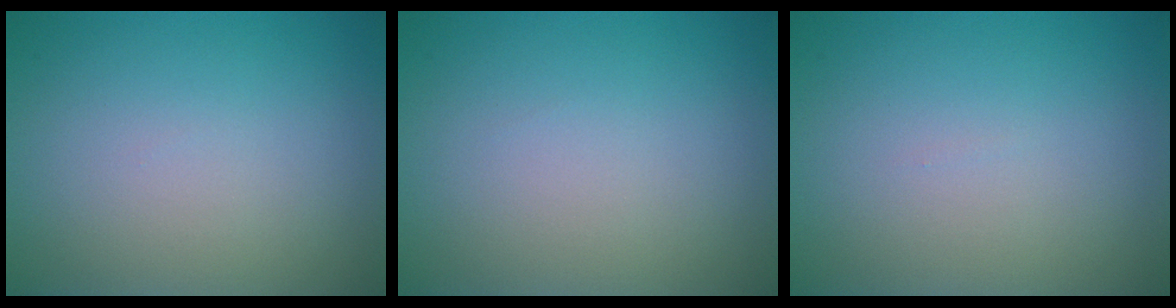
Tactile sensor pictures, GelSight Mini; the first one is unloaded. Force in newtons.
{"total": 0.0}
{"total": 0.0}